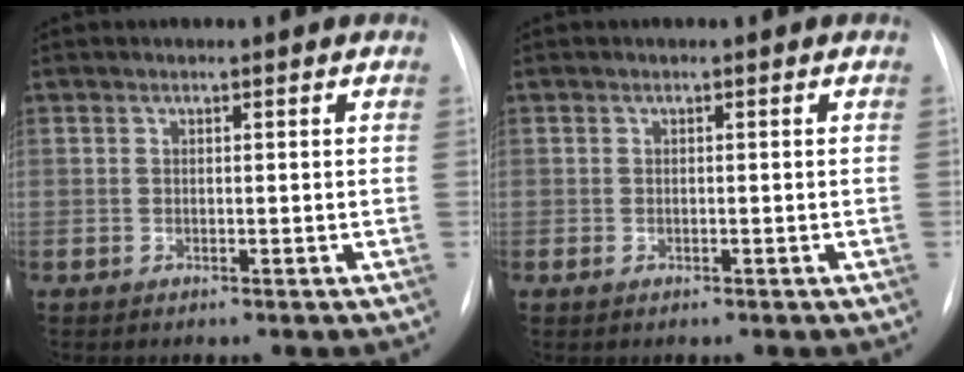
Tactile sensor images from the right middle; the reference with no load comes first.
{"total": 0.6, "force": [-0.3, 0.3, 0.4], "torque": [-0.010, 0.000, -0.003]}